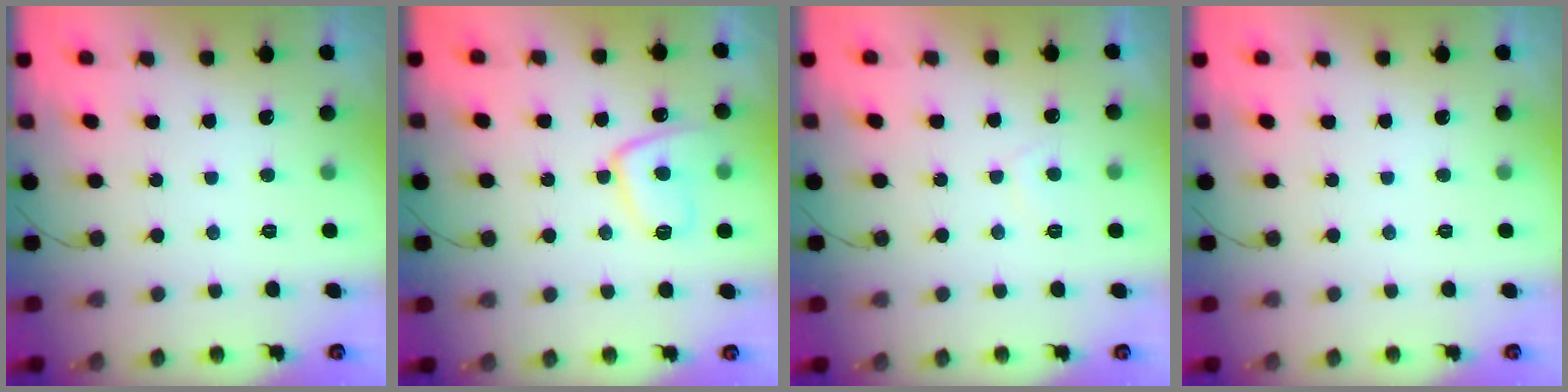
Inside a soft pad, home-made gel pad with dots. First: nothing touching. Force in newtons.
{"total": 11.3, "press": 11.3, "slide": 0.8}
{"total": 2.1, "press": 2.0, "slide": 0.5}
{"total": 0.0}